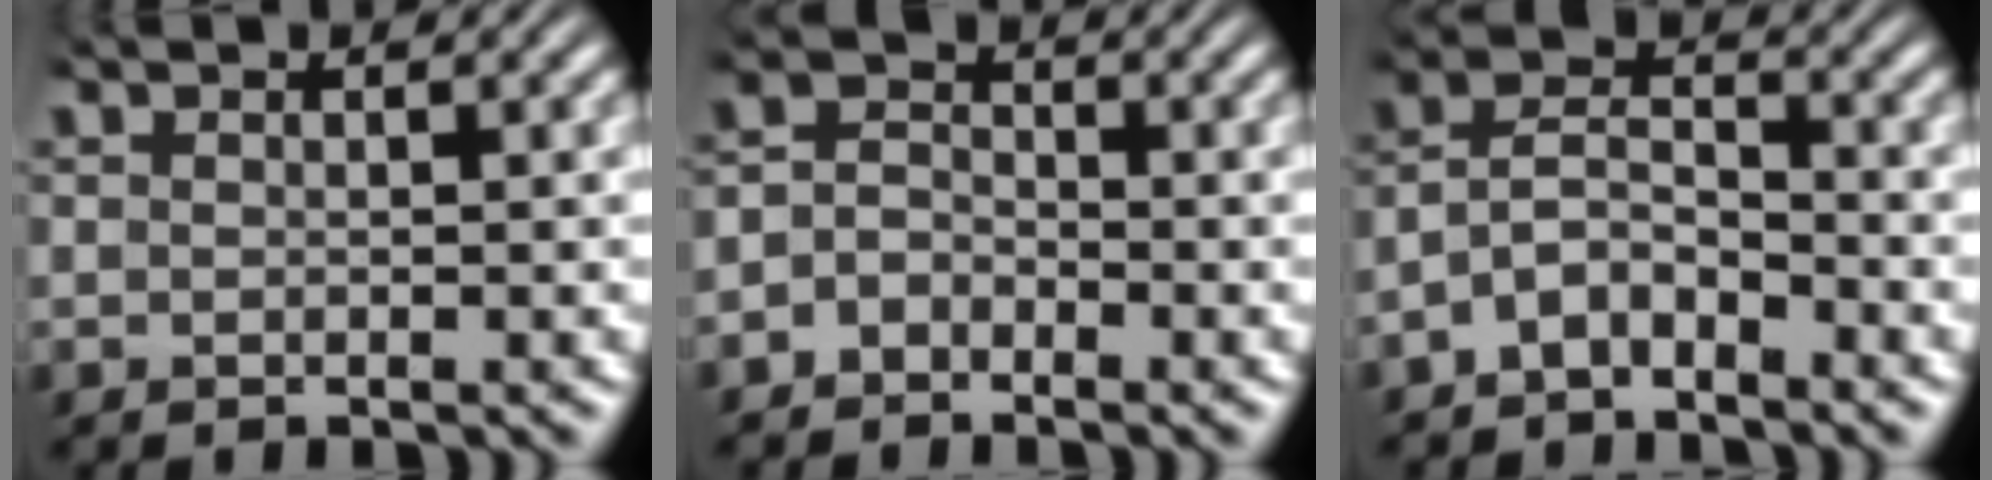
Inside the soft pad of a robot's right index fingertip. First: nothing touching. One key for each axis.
{"total": 3.0, "fx": -1.7, "fy": 2.3, "fz": 0.8, "tx": -0.013, "ty": -0.004, "tz": -0.036}
{"total": 5.9, "fx": -2.3, "fy": 4.7, "fz": 2.5, "tx": -0.061, "ty": -0.013, "tz": -0.051}